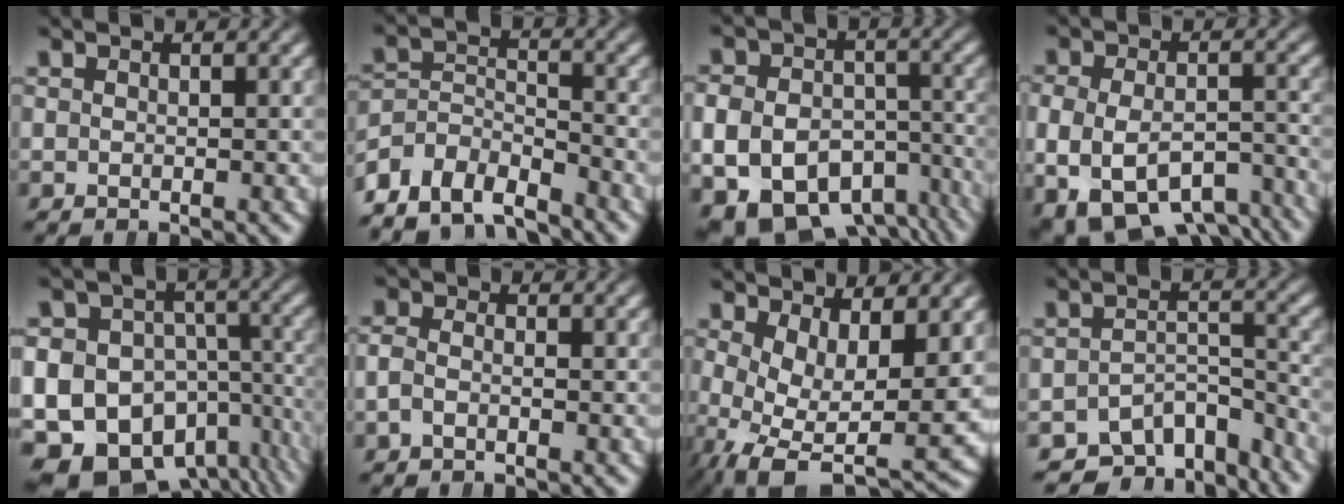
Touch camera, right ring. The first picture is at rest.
{"total": 8.4, "force": [-5.1, 5.8, 3.3], "torque": [-0.075, -0.043, -0.082]}
{"total": 13.1, "force": [-6.5, 9.7, 6.0], "torque": [-0.108, -0.050, -0.096]}
{"total": 10.8, "force": [-5.9, 7.0, 5.7], "torque": [-0.100, -0.034, -0.080]}
{"total": 19.5, "force": [-6.7, 16.1, 8.7], "torque": [-0.182, -0.086, -0.097]}
{"total": 1.8, "force": [-0.5, 1.4, 1.0], "torque": [-0.022, -0.004, -0.009]}
{"total": 7.8, "force": [-1.7, 4.4, 6.3], "torque": [-0.130, -0.060, 0.003]}
{"total": 8.4, "force": [-6.5, 4.0, 3.6], "torque": [-0.038, -0.020, -0.097]}